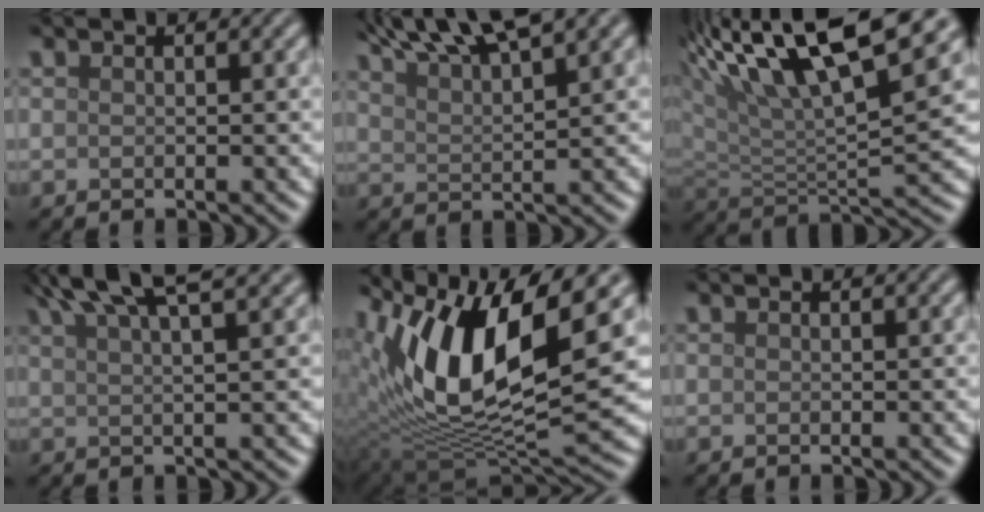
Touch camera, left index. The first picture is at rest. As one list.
[{"total": 8.4, "force": [6.6, 1.4, 5.0], "torque": [-0.076, 0.024, 0.098]}, {"total": 13.6, "force": [8.2, 3.6, 10.3], "torque": [-0.189, 0.021, 0.141]}, {"total": 7.5, "force": [5.6, 1.5, 4.7], "torque": [-0.056, 0.032, 0.056]}, {"total": 12.8, "force": [4.4, 4.7, 11.0], "torque": [-0.209, -0.003, 0.083]}, {"total": 0.0}]